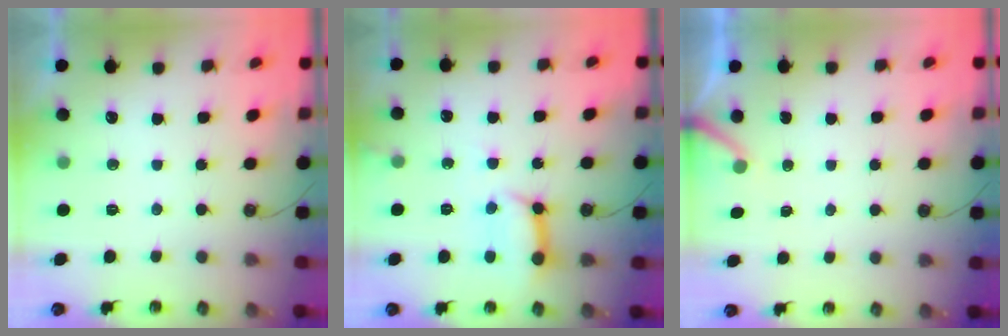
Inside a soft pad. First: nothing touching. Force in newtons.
{"total": 10.4, "press": 10.3, "slide": 1.4}
{"total": 2.5, "press": 2.5, "slide": 0.2}